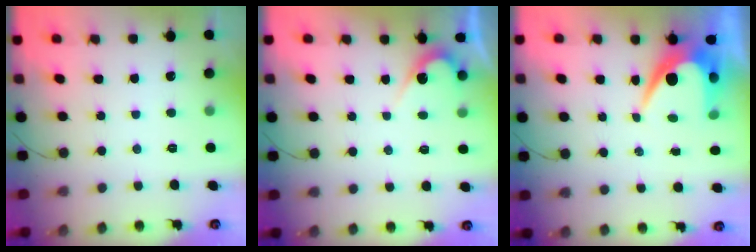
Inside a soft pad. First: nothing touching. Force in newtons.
{"total": 3.8, "press": 3.8, "slide": 0.2}
{"total": 7.5, "press": 7.5, "slide": 0.4}